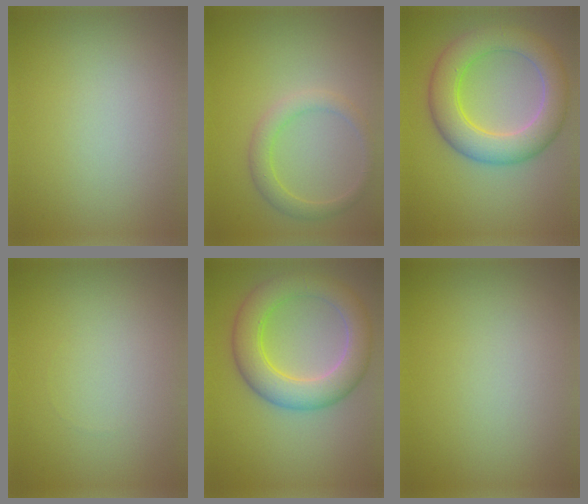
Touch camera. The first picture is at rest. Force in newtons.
{"total": 2.2, "press": 2.2, "slide": 0.1}
{"total": 6.7, "press": 6.7, "slide": 0.0}
{"total": 0.0}
{"total": 6.3, "press": 6.3, "slide": 0.3}
{"total": 0.0}